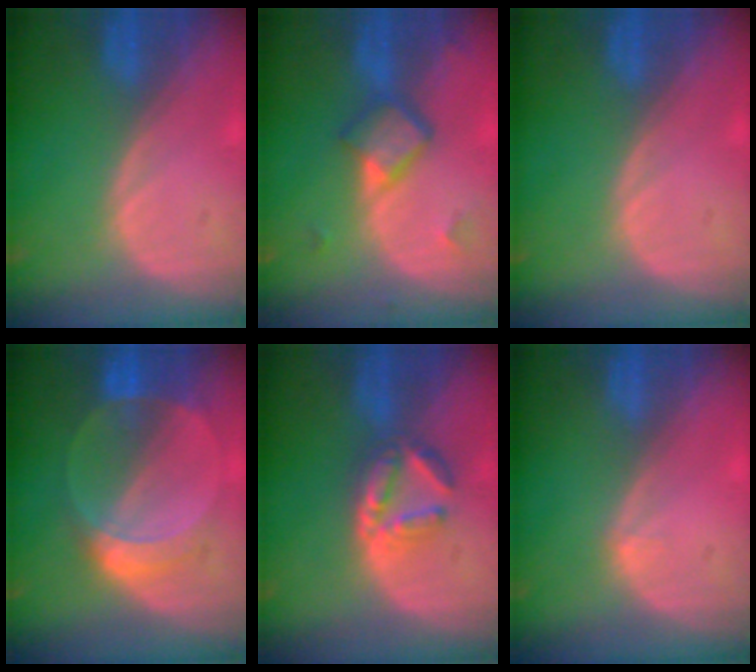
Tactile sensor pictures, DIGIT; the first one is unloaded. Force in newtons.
{"total": 5.8, "press": 5.0, "slide": 3.0}
{"total": 0.0}
{"total": 6.2, "press": 5.7, "slide": 2.5}
{"total": 5.5, "press": 5.4, "slide": 1.1}
{"total": 0.6, "press": 0.4, "slide": 0.5}